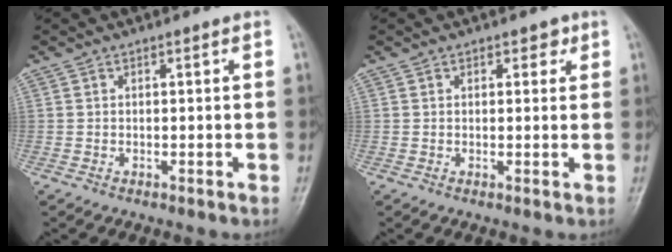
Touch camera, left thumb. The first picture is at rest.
{"total": 2.1, "force": [1.2, 1.4, 1.1], "torque": [0.004, -0.003, 0.012]}